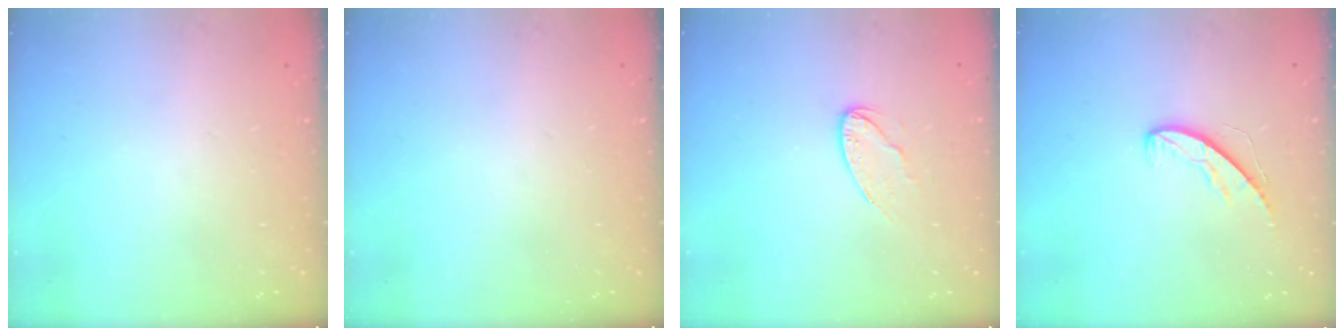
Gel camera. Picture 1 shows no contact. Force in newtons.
{"total": 0.0}
{"total": 7.8, "press": 7.7, "slide": 0.5}
{"total": 6.0, "press": 6.0, "slide": 0.5}